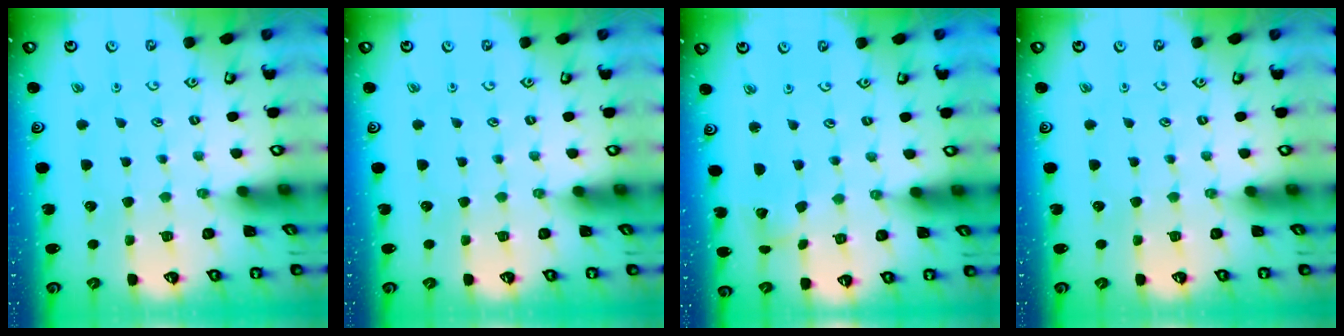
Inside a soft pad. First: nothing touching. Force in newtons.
{"total": 0.0}
{"total": 3.4, "press": 3.3, "slide": 0.5}
{"total": 0.0}